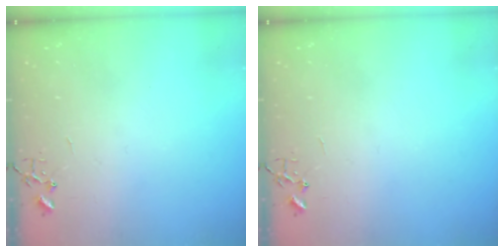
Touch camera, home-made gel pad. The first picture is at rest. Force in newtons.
{"total": 0.0}